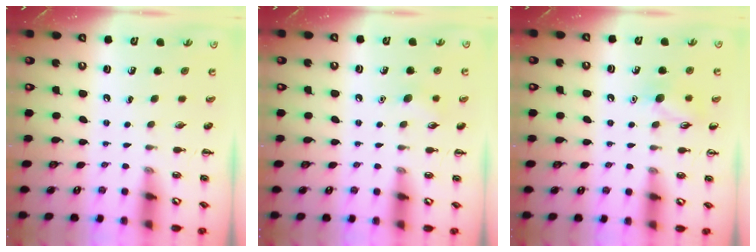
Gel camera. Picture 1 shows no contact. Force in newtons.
{"total": 5.6, "press": 5.5, "slide": 1.2}
{"total": 7.9, "press": 7.9, "slide": 1.1}